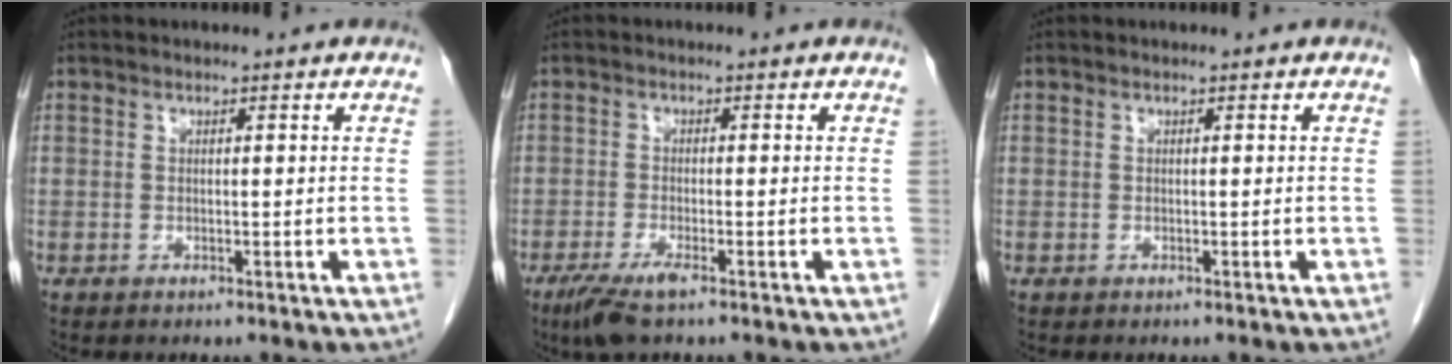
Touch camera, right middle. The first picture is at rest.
{"total": 4.2, "force": [-2.8, 0.5, 3.2], "torque": [-0.067, -0.012, -0.052]}
{"total": 0.0}